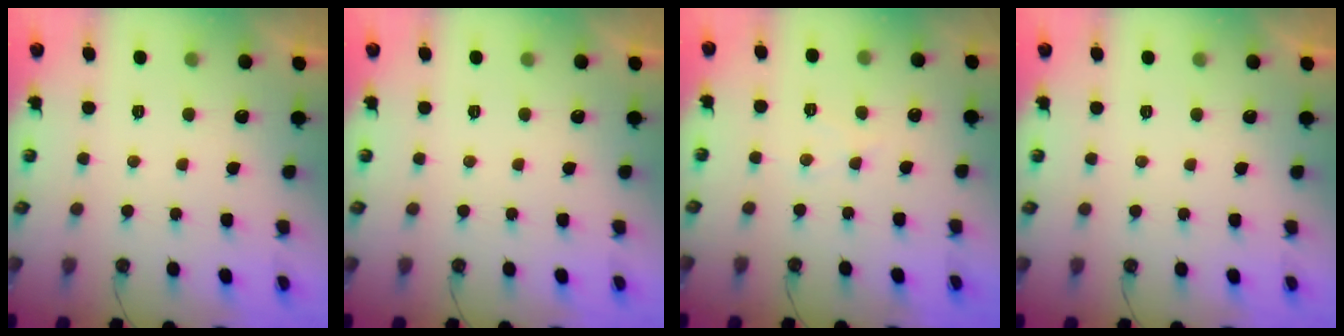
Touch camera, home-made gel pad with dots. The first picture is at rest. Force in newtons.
{"total": 0.0}
{"total": 6.3, "press": 6.2, "slide": 0.8}
{"total": 0.0}